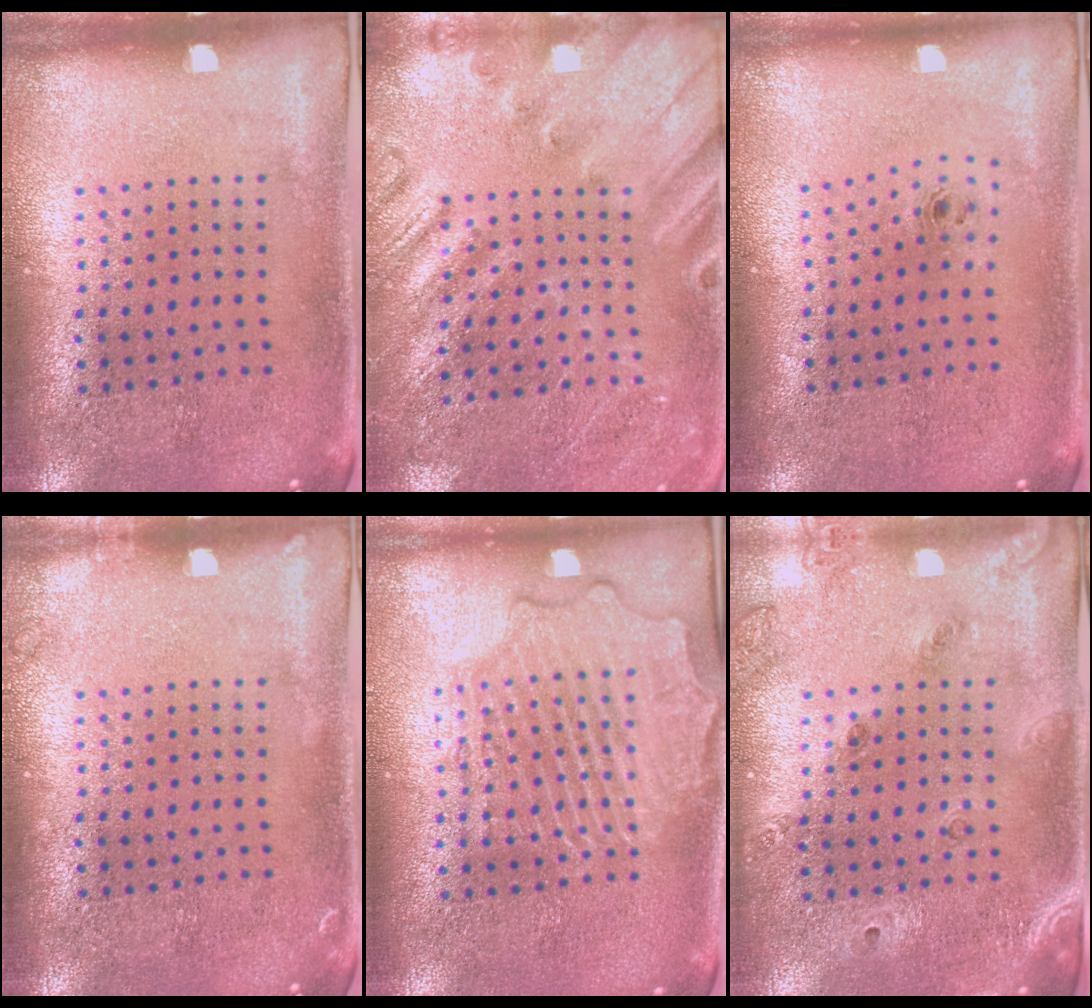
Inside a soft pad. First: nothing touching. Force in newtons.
{"total": 2.3, "press": 2.3, "slide": 0.3}
{"total": 0.7, "press": 0.4, "slide": 0.6}
{"total": 0.7, "press": 0.7, "slide": 0.2}
{"total": 3.6, "press": 3.6, "slide": 0.4}
{"total": 1.5, "press": 1.3, "slide": 0.7}